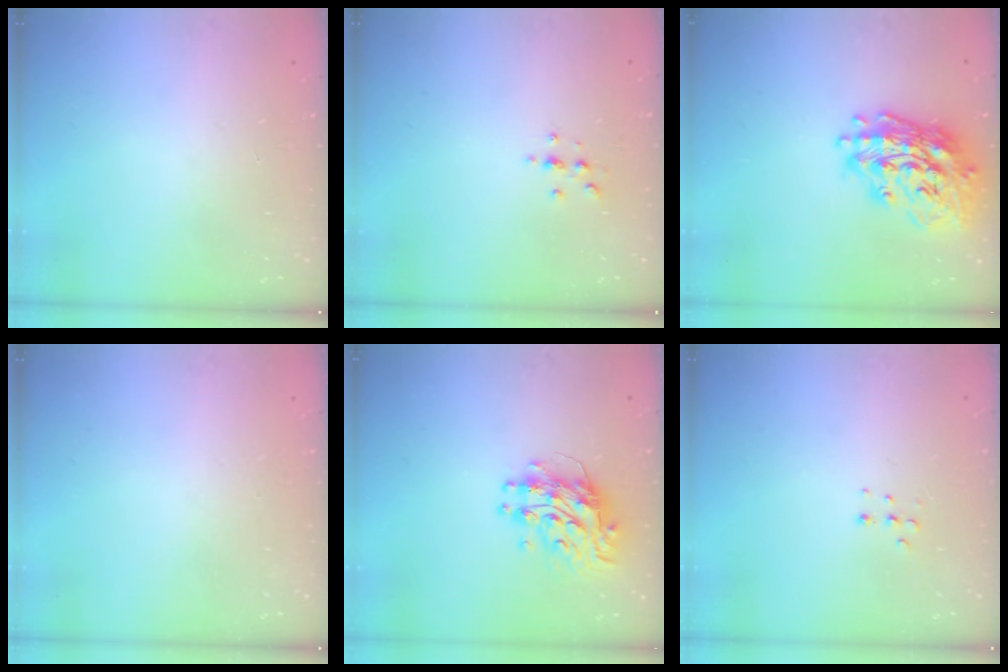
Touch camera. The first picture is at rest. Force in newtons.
{"total": 2.2, "press": 2.1, "slide": 0.2}
{"total": 19.7, "press": 19.5, "slide": 2.7}
{"total": 0.0}
{"total": 11.5, "press": 11.5, "slide": 1.0}
{"total": 3.8, "press": 3.7, "slide": 0.9}